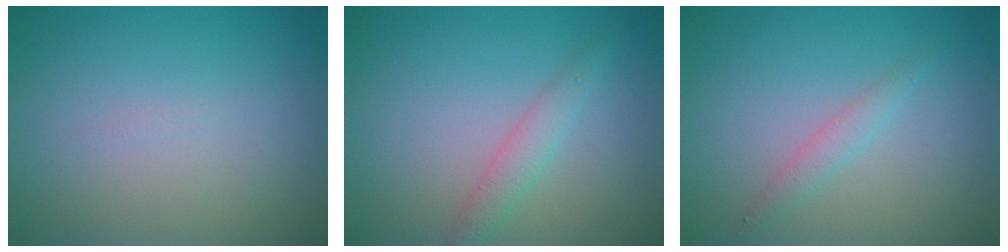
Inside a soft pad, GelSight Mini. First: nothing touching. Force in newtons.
{"total": 1.9, "press": 1.9, "slide": 0.0}
{"total": 1.4, "press": 1.4, "slide": 0.0}